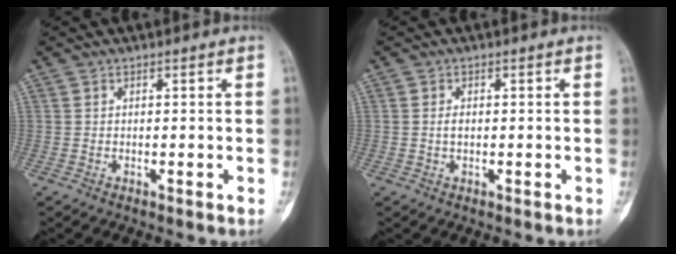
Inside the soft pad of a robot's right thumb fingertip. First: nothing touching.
{"total": 1.2, "force": [0.0, 0.7, 1.0], "torque": [-0.015, 0.001, 0.000]}